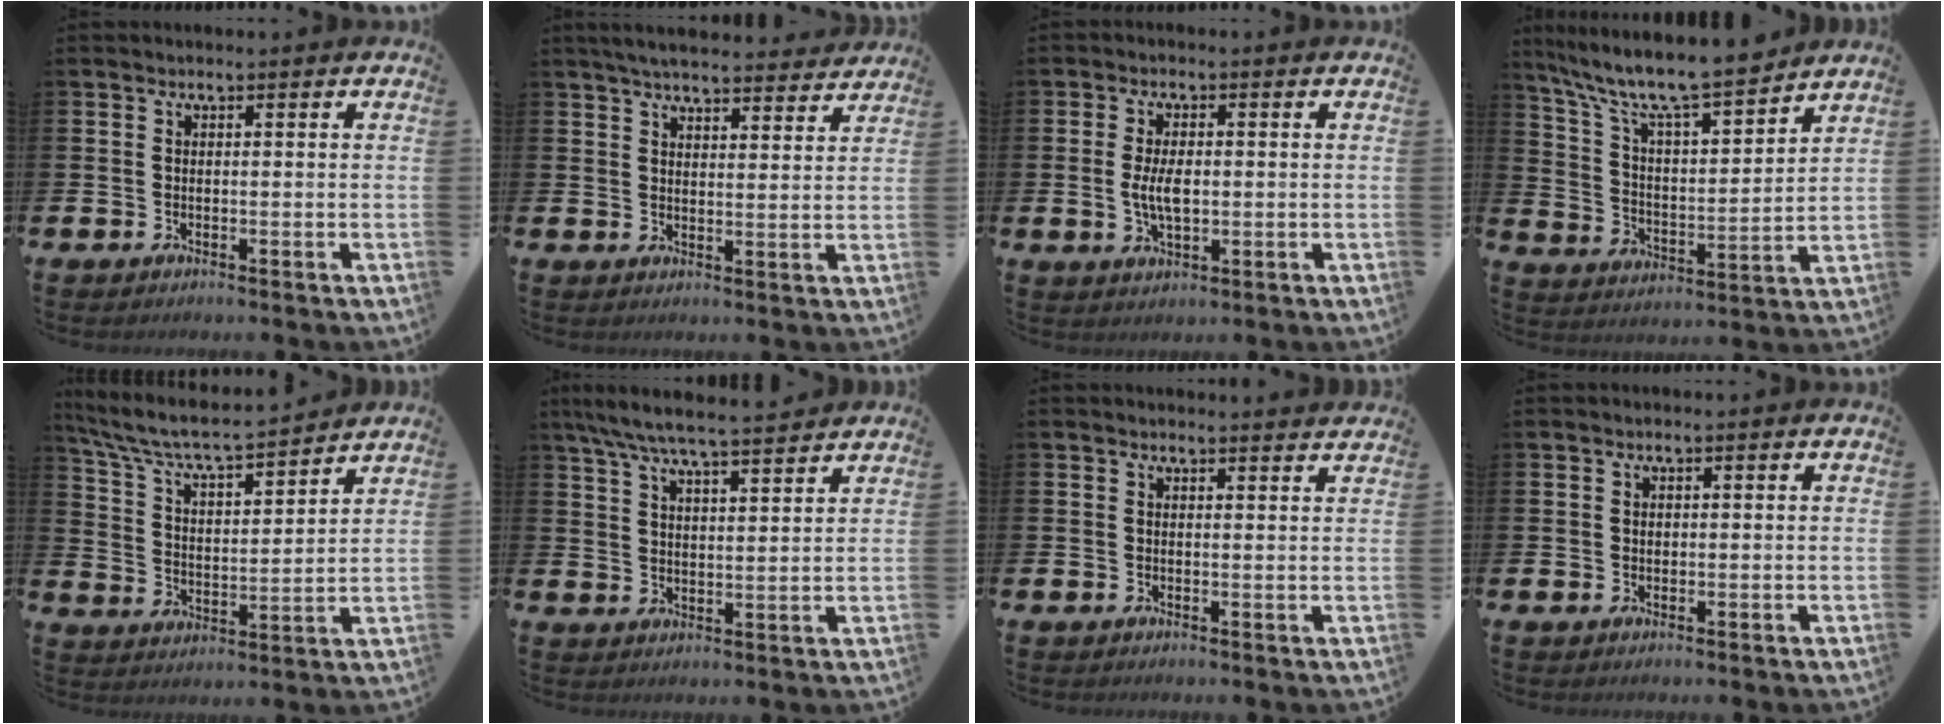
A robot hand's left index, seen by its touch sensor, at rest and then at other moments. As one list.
[{"total": 5.1, "force": [4.9, 0.7, 1.1], "torque": [-0.025, -0.028, 0.085]}, {"total": 4.6, "force": [0.0, 2.2, 4.0], "torque": [-0.075, 0.001, -0.006]}, {"total": 9.8, "force": [8.9, 1.3, 3.9], "torque": [-0.108, -0.063, 0.150]}, {"total": 7.0, "force": [6.6, 0.6, 2.3], "torque": [-0.079, -0.052, 0.110]}, {"total": 6.9, "force": [6.4, 0.4, 2.5], "torque": [-0.066, -0.033, 0.113]}, {"total": 1.3, "force": [1.3, -0.1, 0.0], "torque": [0.007, -0.010, 0.022]}, {"total": 0.5, "force": [0.2, 0.4, 0.2], "torque": [0.004, 0.001, 0.001]}]